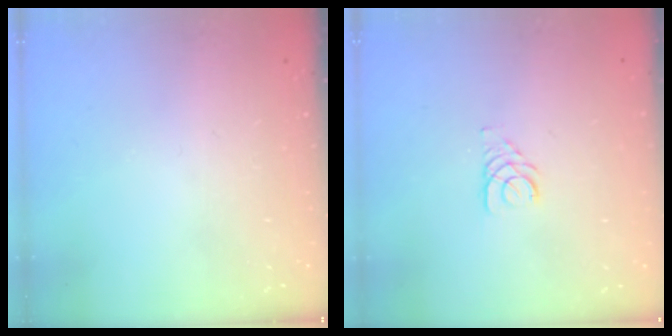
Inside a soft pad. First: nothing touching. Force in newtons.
{"total": 2.7, "press": 2.7, "slide": 0.2}